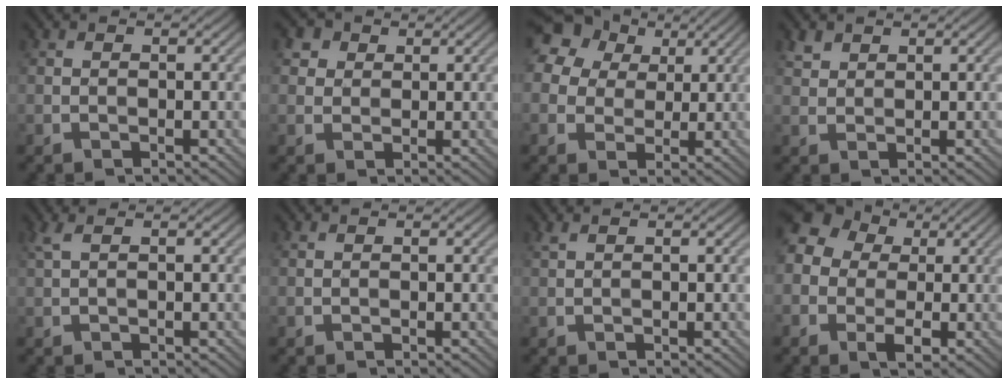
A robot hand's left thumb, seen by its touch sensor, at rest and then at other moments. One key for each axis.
{"total": 3.5, "fx": 1.9, "fy": 2.6, "fz": 1.3, "tx": -0.036, "ty": -0.003, "tz": 0.040}
{"total": 15.3, "fx": 6.9, "fy": 11.8, "fz": 6.9, "tx": -0.202, "ty": 0.040, "tz": 0.125}
{"total": 1.9, "fx": 1.4, "fy": 1.0, "fz": 0.6, "tx": -0.018, "ty": 0.003, "tz": 0.031}
{"total": 1.6, "fx": 0.6, "fy": 0.4, "fz": 1.4, "tx": -0.031, "ty": 0.010, "tz": 0.008}
{"total": 0.0}
{"total": 0.7, "fx": 0.4, "fy": 0.1, "fz": 0.5, "tx": -0.015, "ty": 0.007, "tz": 0.008}
{"total": 10.4, "fx": 0.1, "fy": 8.8, "fz": 5.6, "tx": -0.121, "ty": 0.001, "tz": -0.025}